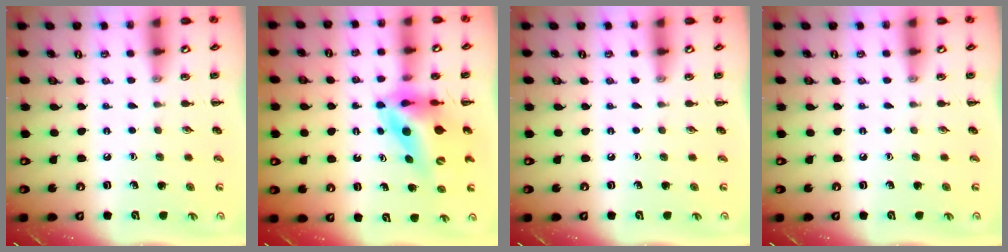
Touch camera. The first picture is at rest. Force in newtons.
{"total": 10.4, "press": 9.9, "slide": 3.1}
{"total": 0.0}
{"total": 0.0}